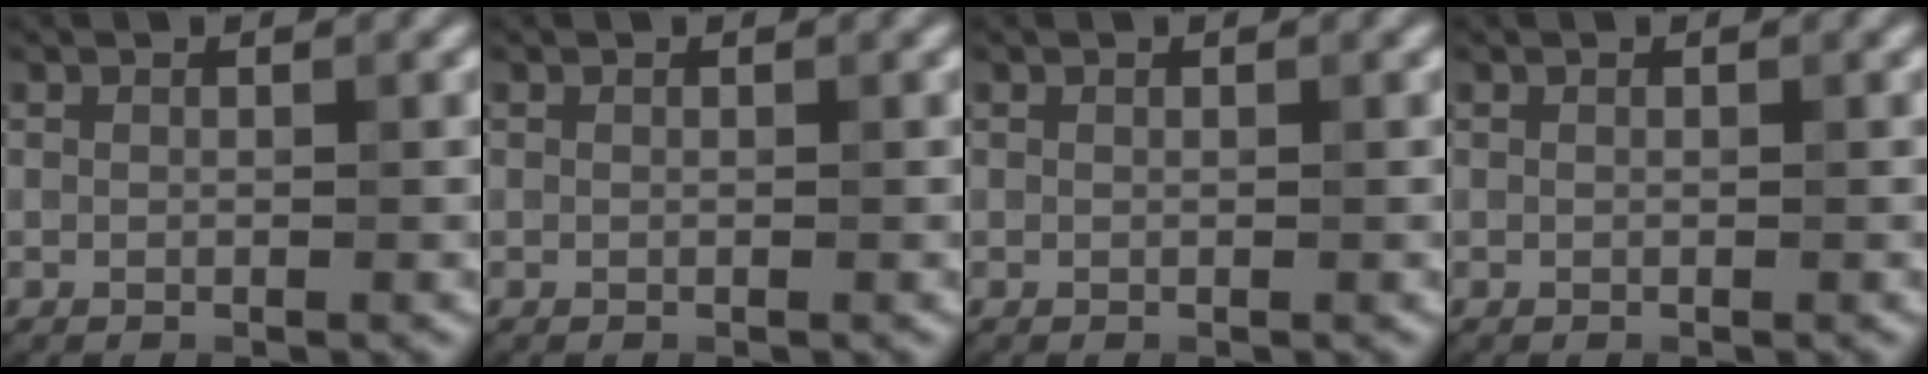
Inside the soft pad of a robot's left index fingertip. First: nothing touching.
{"total": 0.0}
{"total": 0.0}
{"total": 0.0}